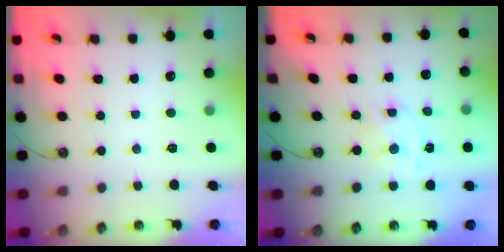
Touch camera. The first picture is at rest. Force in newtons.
{"total": 2.8, "press": 2.7, "slide": 0.7}